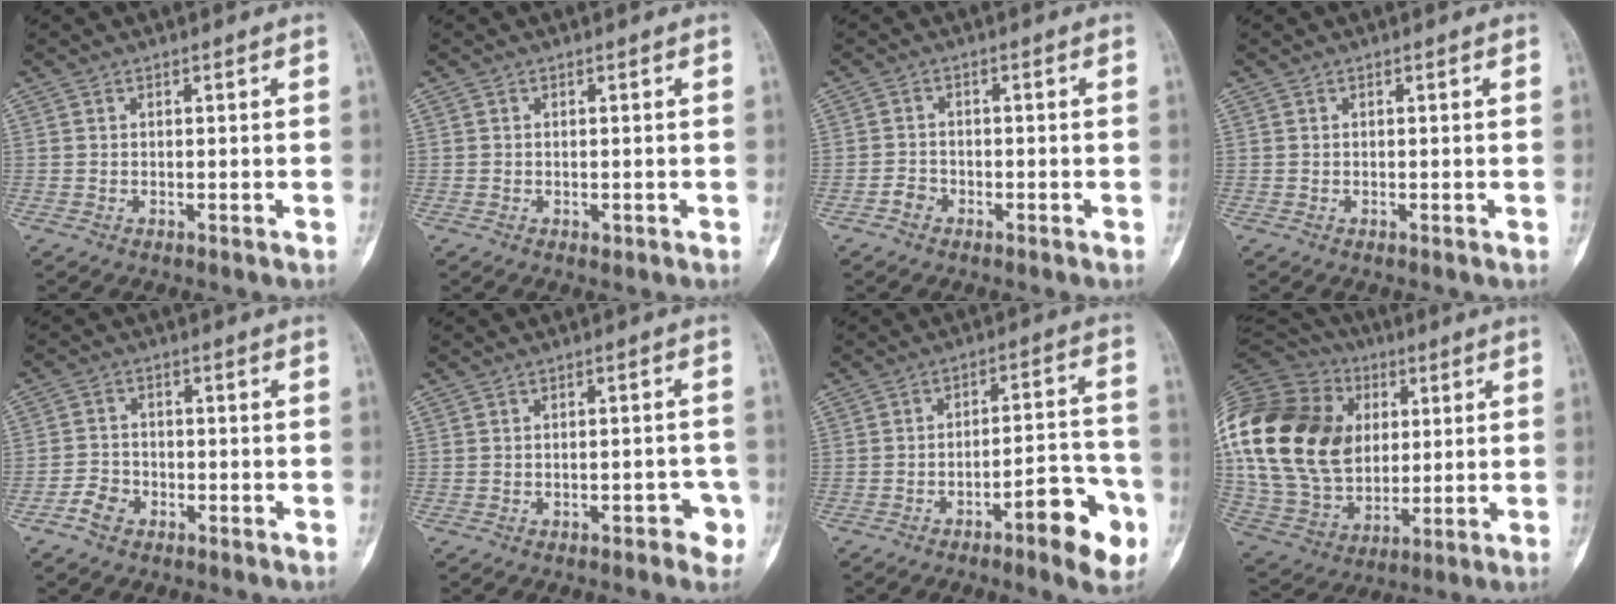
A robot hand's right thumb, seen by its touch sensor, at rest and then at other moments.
{"total": 0.6, "force": [-0.2, 0.4, 0.4], "torque": [-0.005, 0.000, -0.001]}
{"total": 2.0, "force": [-1.3, 1.4, 0.6], "torque": [-0.008, 0.010, -0.027]}
{"total": 0.0}
{"total": 3.8, "force": [-2.3, 2.7, 1.5], "torque": [-0.023, 0.016, -0.046]}
{"total": 4.4, "force": [-2.1, 2.1, 3.3], "torque": [-0.028, 0.019, -0.022]}
{"total": 12.4, "force": [-6.0, 3.6, 10.2], "torque": [-0.123, 0.041, -0.084]}
{"total": 32.5, "force": [6.0, 23.2, 21.9], "torque": [-0.469, 0.033, 0.121]}